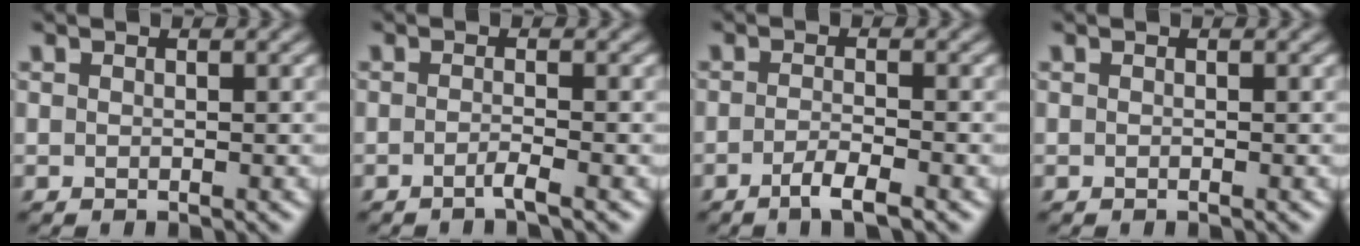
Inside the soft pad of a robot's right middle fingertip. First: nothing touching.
{"total": 1.4, "force": [-0.8, 0.2, 1.2], "torque": [-0.016, 0.002, -0.023]}
{"total": 2.6, "force": [-1.4, 0.5, 2.1], "torque": [-0.034, 0.002, -0.034]}
{"total": 0.0}